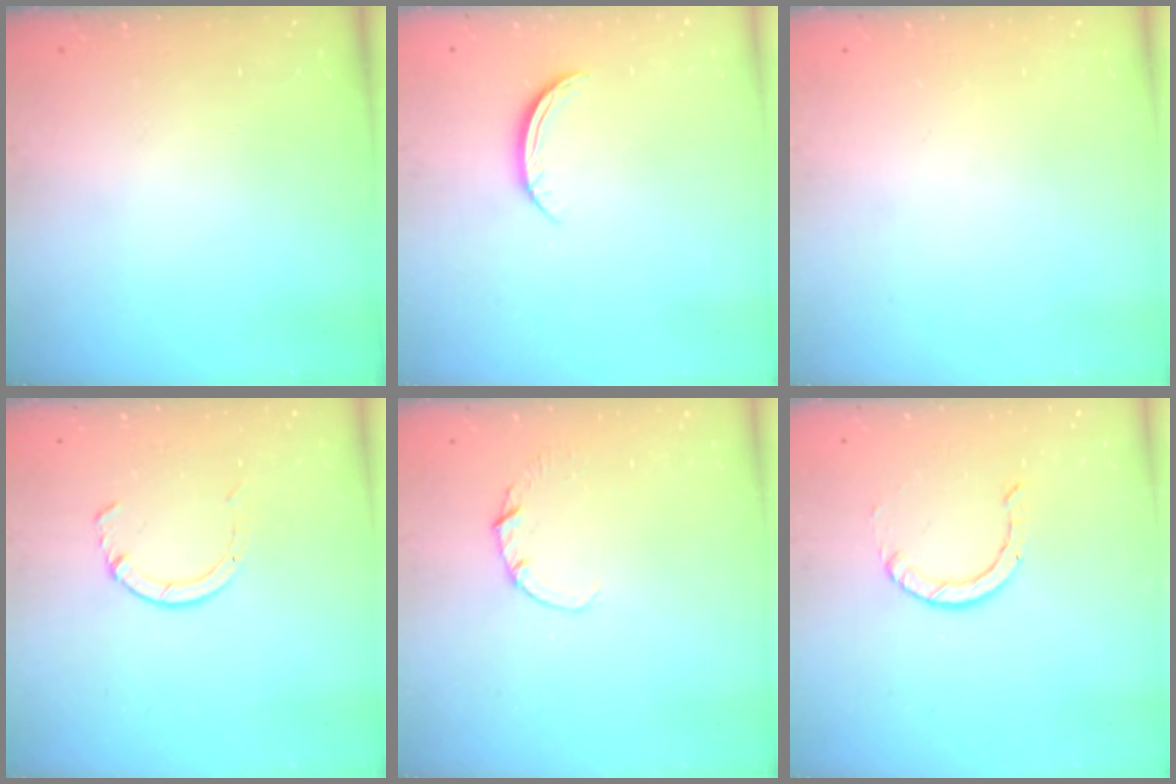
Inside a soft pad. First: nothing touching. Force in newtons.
{"total": 6.1, "press": 6.1, "slide": 0.5}
{"total": 0.0}
{"total": 2.8, "press": 2.8, "slide": 0.4}
{"total": 1.1, "press": 1.1, "slide": 0.1}
{"total": 0.8, "press": 0.8, "slide": 0.1}